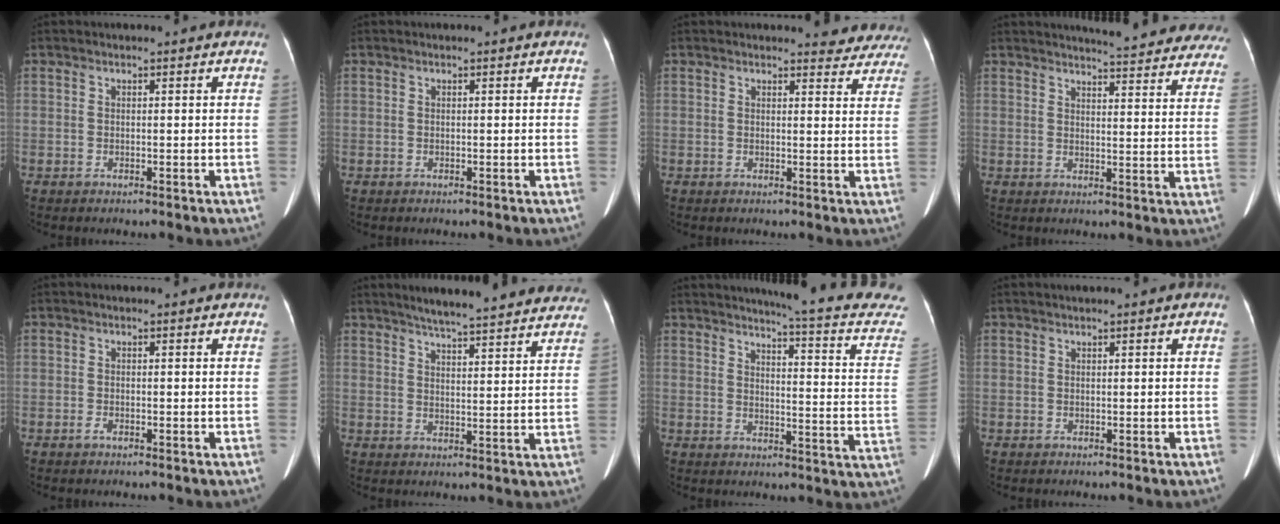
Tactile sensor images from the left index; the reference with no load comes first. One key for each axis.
{"total": 0.0}
{"total": 7.1, "fx": 6.7, "fy": 2.0, "fz": 0.6, "tx": 0.022, "ty": -0.020, "tz": 0.047}
{"total": 20.6, "fx": 19.5, "fy": 2.8, "fz": 6.3, "tx": -0.064, "ty": -0.068, "tz": 0.209}
{"total": 0.7, "fx": -0.5, "fy": 0.3, "fz": 0.5, "tx": -0.014, "ty": -0.001, "tz": -0.004}
{"total": 19.8, "fx": 17.8, "fy": 2.2, "fz": 8.4, "tx": -0.115, "ty": 0.006, "tz": 0.222}
{"total": 17.5, "fx": 15.9, "fy": 0.6, "fz": 7.4, "tx": -0.093, "ty": -0.080, "tz": 0.165}
{"total": 0.6, "fx": 0.4, "fy": 0.1, "fz": 0.5, "tx": -0.007, "ty": 0.009, "tz": 0.006}